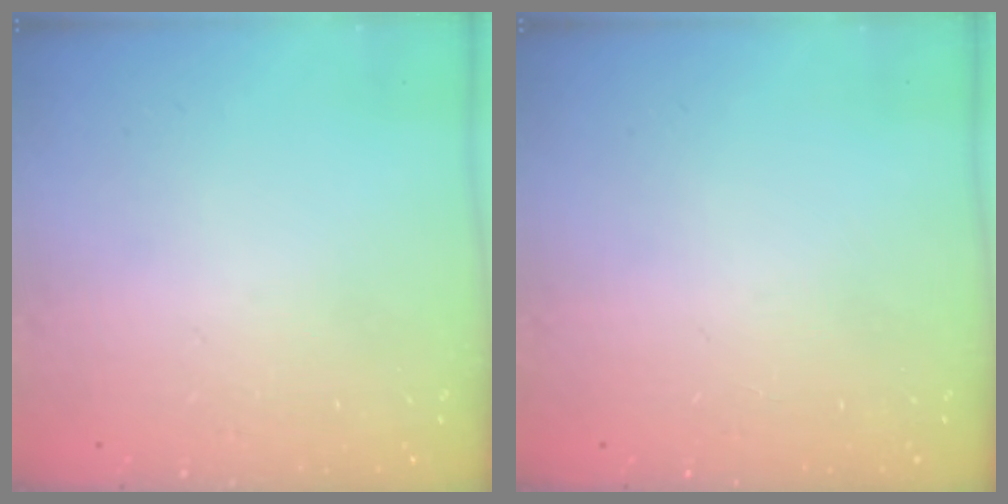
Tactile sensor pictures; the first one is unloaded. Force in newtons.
{"total": 0.0}